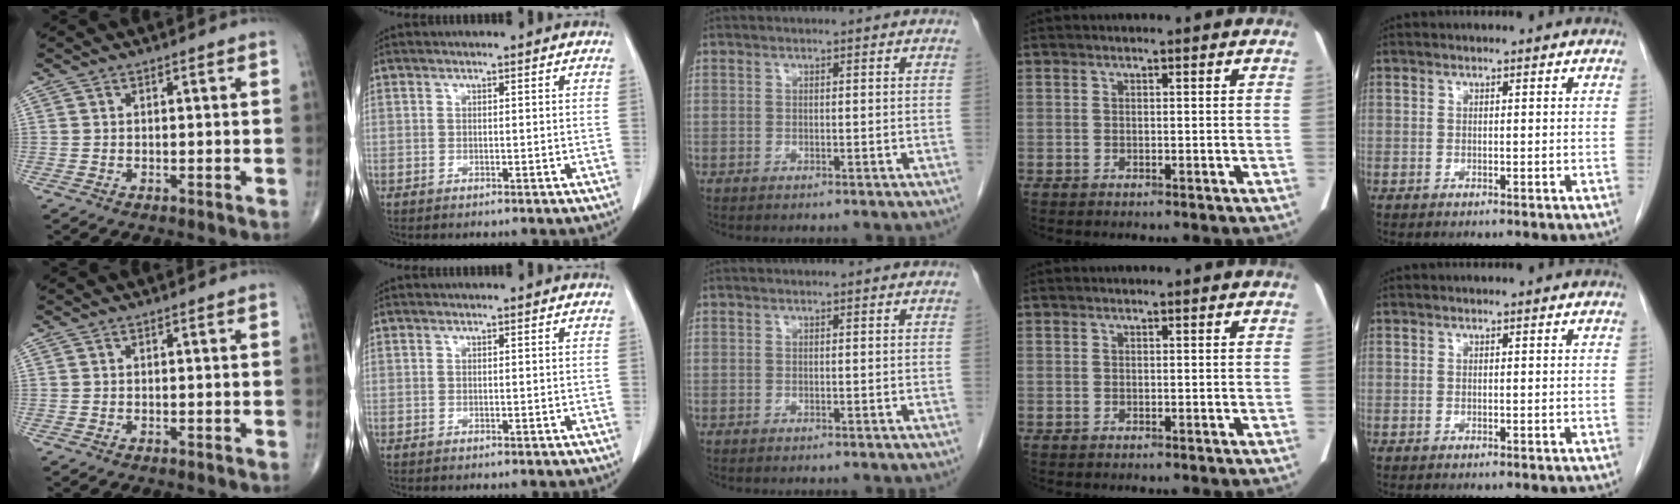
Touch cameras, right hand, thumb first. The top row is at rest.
{}